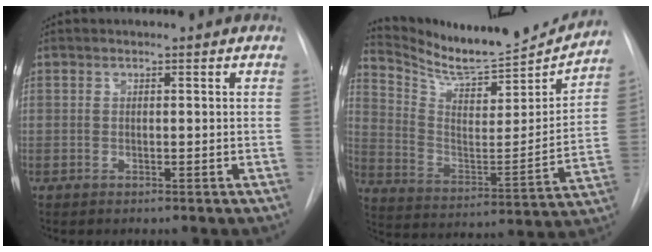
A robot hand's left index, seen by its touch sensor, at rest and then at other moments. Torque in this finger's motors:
{"motor_torque": [-0.53, -0.74, 0.05, 0.03]}